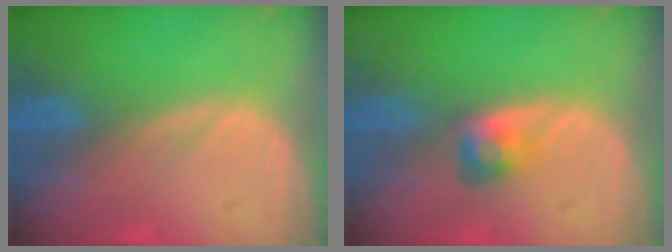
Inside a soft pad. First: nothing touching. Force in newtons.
{"total": 2.7, "press": 2.5, "slide": 1.1}